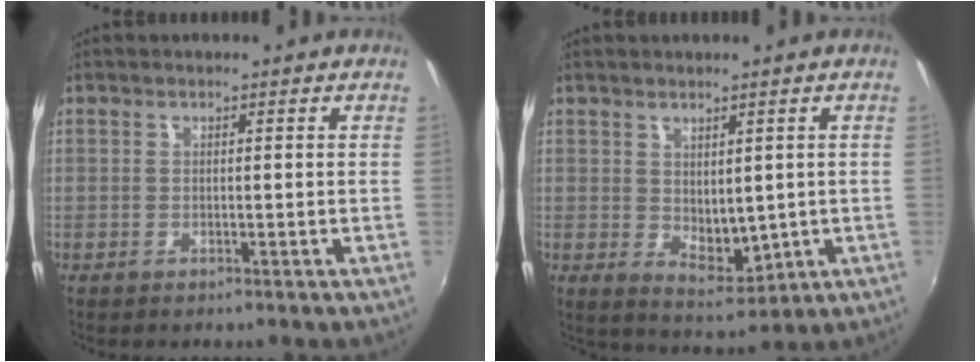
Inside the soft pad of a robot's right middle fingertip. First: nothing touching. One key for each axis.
{"total": 5.4, "fx": 1.0, "fy": 3.7, "fz": 3.9, "tx": -0.058, "ty": -0.010, "tz": 0.030}